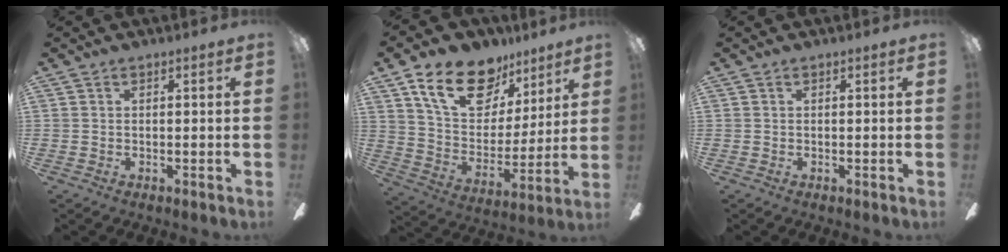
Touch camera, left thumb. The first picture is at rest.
{"total": 19.4, "force": [11.8, 11.6, 10.1], "torque": [-0.171, -0.053, 0.212]}
{"total": 0.0}